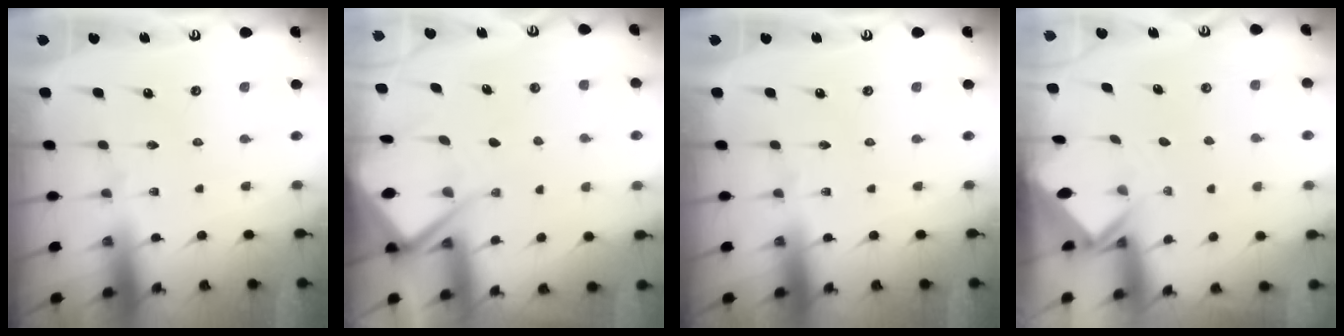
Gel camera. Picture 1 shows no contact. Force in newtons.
{"total": 8.9, "press": 8.8, "slide": 0.8}
{"total": 0.0}
{"total": 2.4, "press": 2.4, "slide": 0.1}